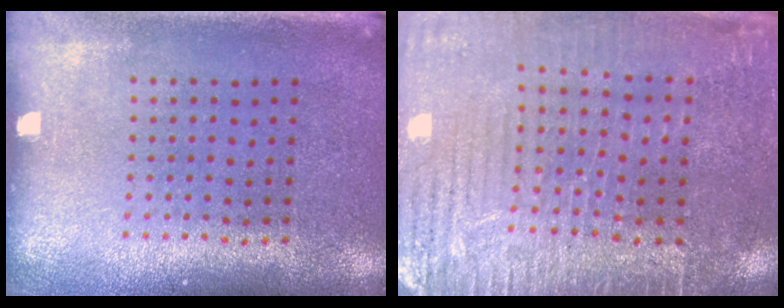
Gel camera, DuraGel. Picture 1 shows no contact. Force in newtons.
{"total": 3.5, "press": 3.4, "slide": 0.7}